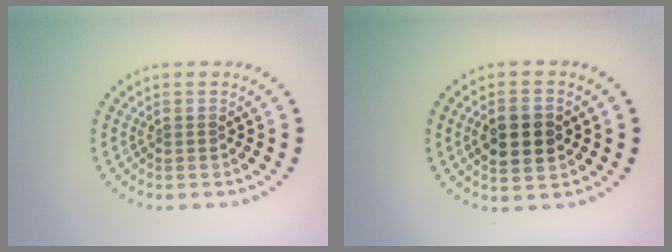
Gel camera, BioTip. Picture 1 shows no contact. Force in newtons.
{"total": 3.6, "press": 3.6, "slide": 0.2}